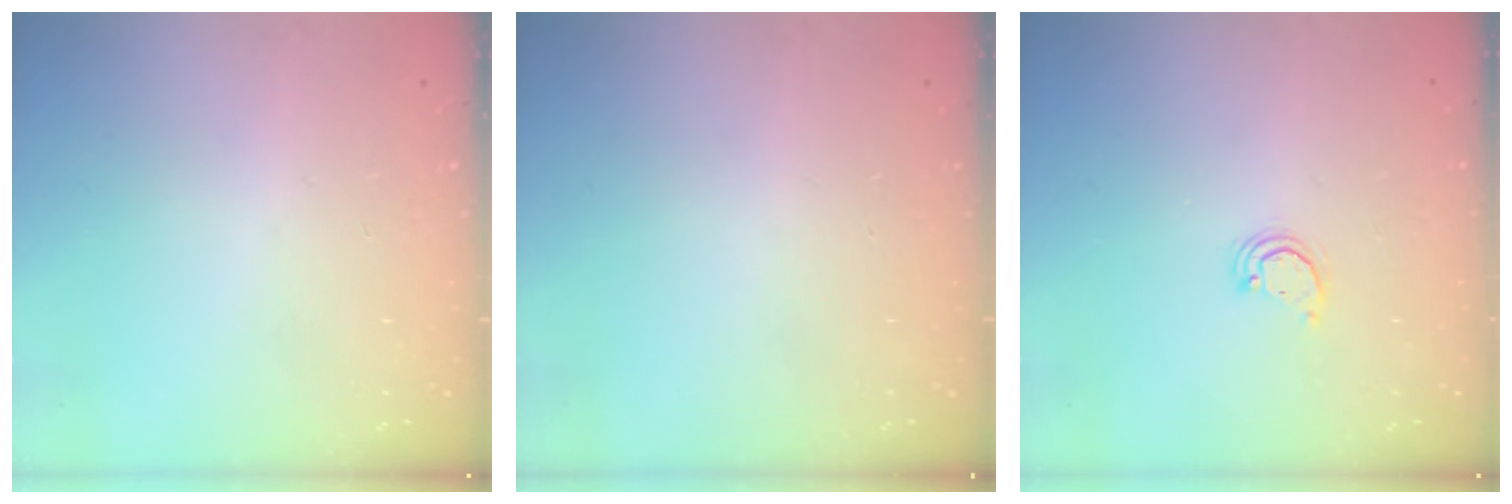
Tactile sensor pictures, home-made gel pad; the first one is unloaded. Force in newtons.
{"total": 0.0}
{"total": 2.5, "press": 2.5, "slide": 0.3}